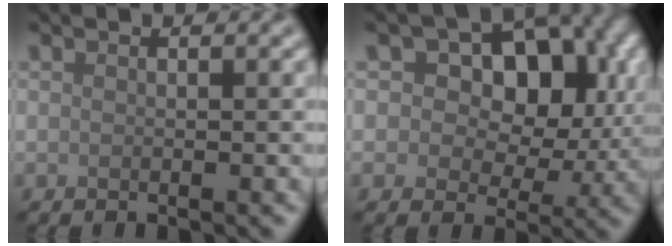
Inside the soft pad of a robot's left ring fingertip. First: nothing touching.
{"total": 11.1, "force": [3.5, 7.3, 7.6], "torque": [-0.087, 0.016, 0.033]}